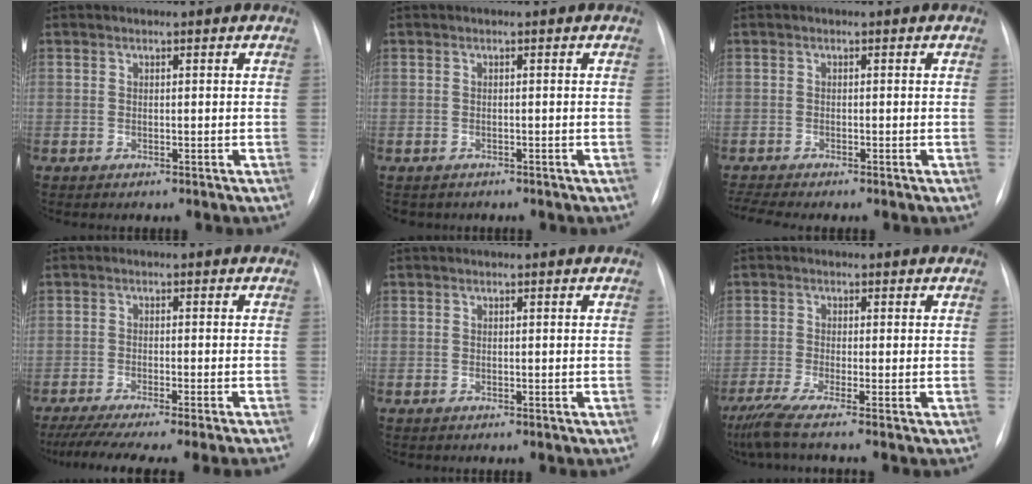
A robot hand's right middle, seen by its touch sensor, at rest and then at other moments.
{"total": 2.0, "force": [-1.7, 1.1, 0.2], "torque": [-0.008, -0.002, -0.021]}
{"total": 2.9, "force": [-2.6, -0.4, 1.3], "torque": [-0.034, -0.007, -0.044]}
{"total": 14.6, "force": [-12.7, -1.0, 7.1], "torque": [-0.105, -0.042, -0.184]}
{"total": 0.0}
{"total": 9.3, "force": [-6.1, -1.7, 6.9], "torque": [-0.135, -0.031, -0.103]}